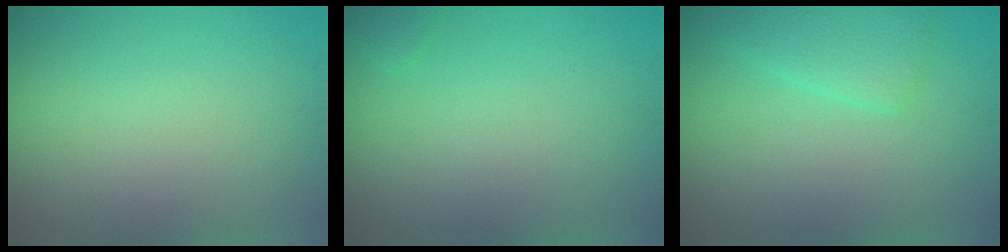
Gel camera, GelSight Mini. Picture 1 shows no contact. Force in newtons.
{"total": 0.8, "press": 0.8, "slide": 0.1}
{"total": 2.7, "press": 2.6, "slide": 0.3}